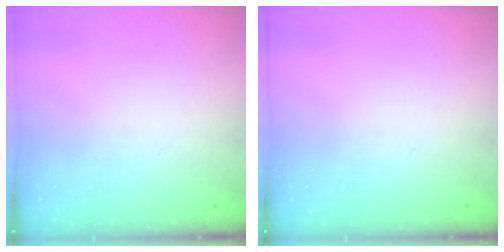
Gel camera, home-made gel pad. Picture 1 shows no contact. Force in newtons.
{"total": 0.0}